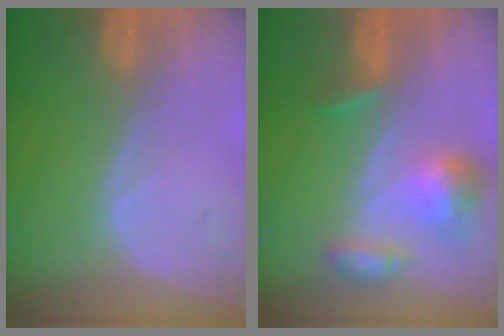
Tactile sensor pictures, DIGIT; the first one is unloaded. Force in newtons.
{"total": 7.0, "press": 6.5, "slide": 2.5}